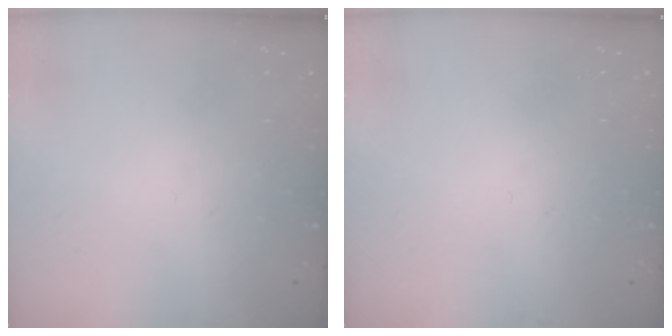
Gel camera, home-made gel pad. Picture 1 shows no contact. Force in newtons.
{"total": 0.0}